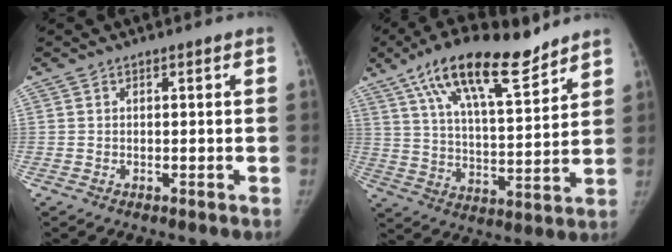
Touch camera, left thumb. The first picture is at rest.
{"total": 18.7, "force": [12.8, 6.0, 12.3], "torque": [-0.190, -0.046, 0.221]}